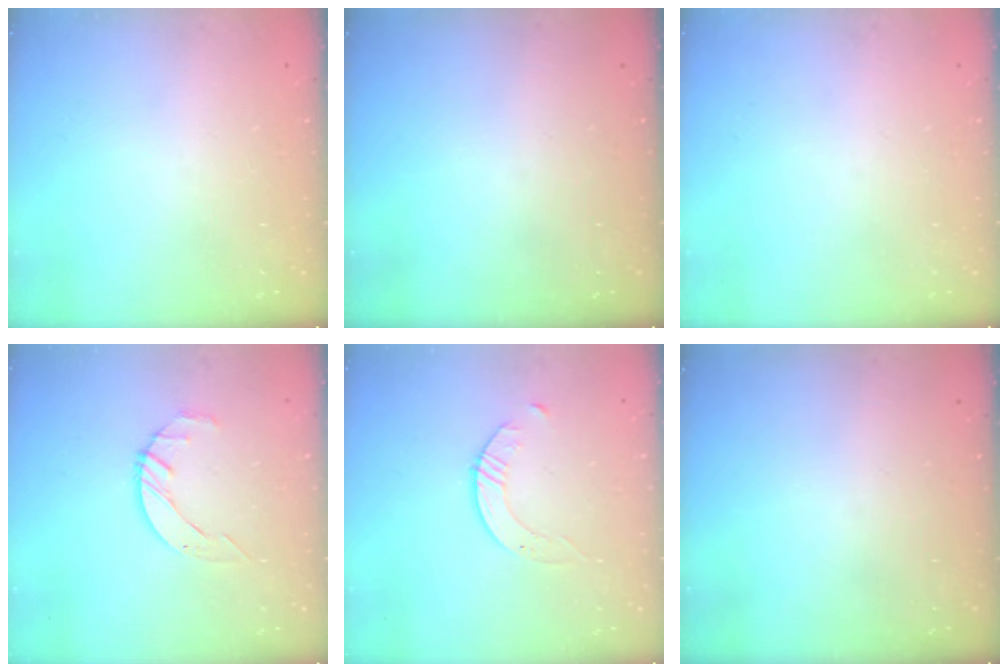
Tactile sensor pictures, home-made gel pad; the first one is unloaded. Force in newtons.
{"total": 0.0}
{"total": 0.0}
{"total": 3.4, "press": 3.3, "slide": 0.5}
{"total": 2.6, "press": 2.6, "slide": 0.3}
{"total": 0.0}